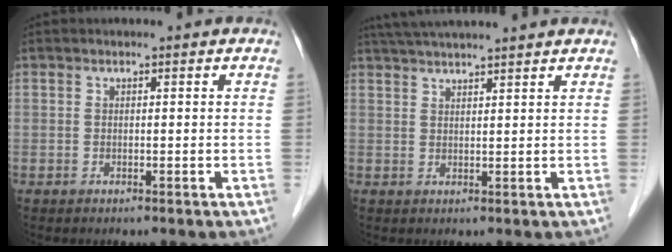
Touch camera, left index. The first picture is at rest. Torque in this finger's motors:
{"motor_torque": [-0.37, -0.83, 0.53, 0.13]}